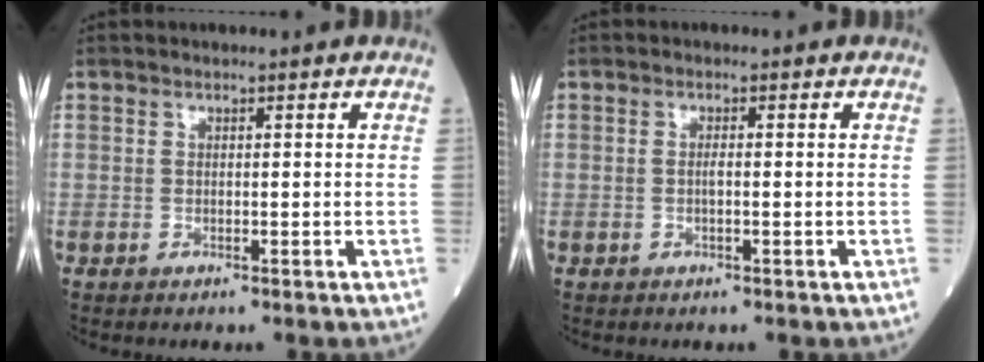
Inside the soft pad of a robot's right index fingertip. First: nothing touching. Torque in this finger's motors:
{"motor_torque": [0.09, 0.05, -0.08, 0.00]}